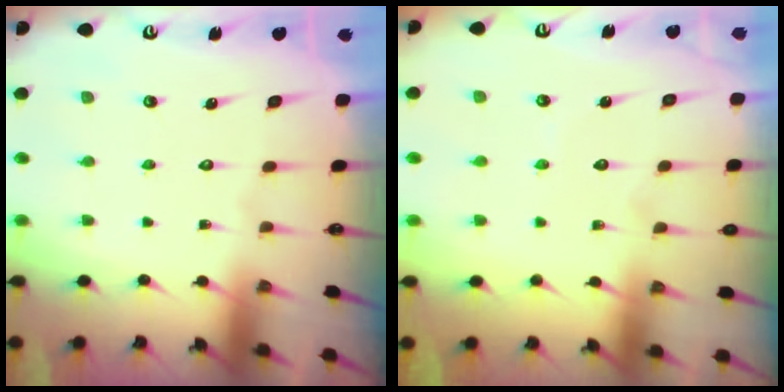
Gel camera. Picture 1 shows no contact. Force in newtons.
{"total": 2.5, "press": 2.5, "slide": 0.2}